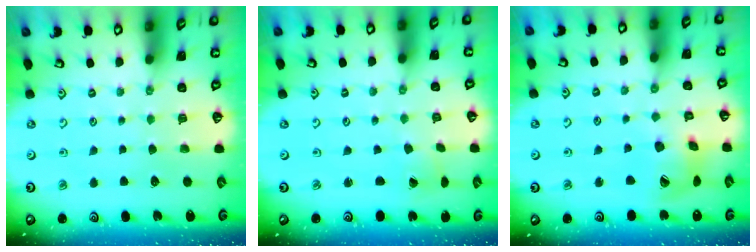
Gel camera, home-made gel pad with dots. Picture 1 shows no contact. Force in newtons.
{"total": 0.6, "press": 0.6, "slide": 0.0}
{"total": 12.4, "press": 12.3, "slide": 1.6}